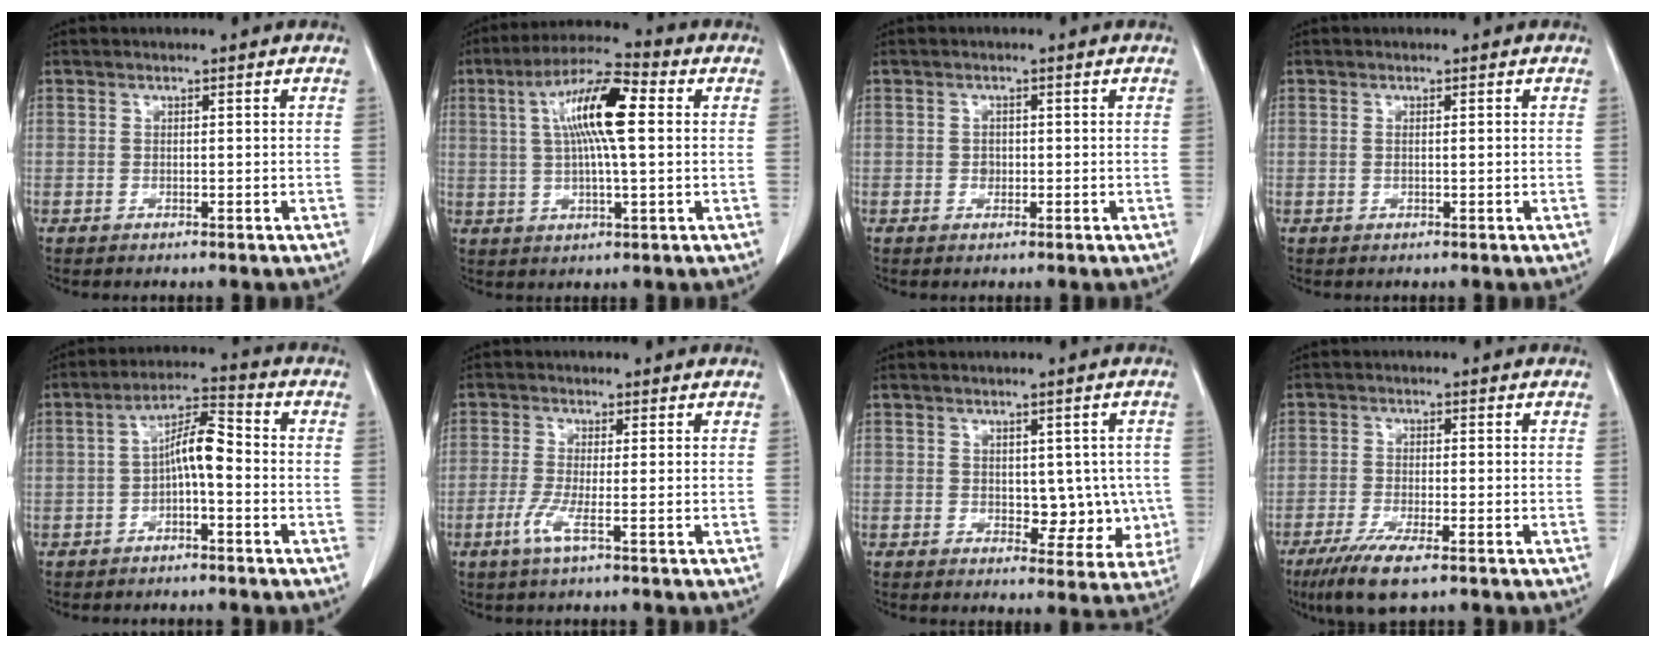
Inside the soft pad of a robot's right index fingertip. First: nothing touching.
{"total": 11.7, "force": [2.4, 1.8, 11.3], "torque": [-0.211, 0.021, 0.037]}
{"total": 1.2, "force": [-0.2, 1.0, 0.6], "torque": [-0.007, 0.003, -0.002]}
{"total": 0.8, "force": [0.0, 0.2, 0.8], "torque": [-0.019, 0.002, 0.004]}
{"total": 6.4, "force": [-1.1, 1.7, 6.1], "torque": [-0.112, 0.026, -0.022]}
{"total": 3.4, "force": [-1.5, -0.2, 3.1], "torque": [-0.068, -0.009, -0.034]}
{"total": 6.6, "force": [-0.2, 4.0, 5.3], "torque": [-0.044, 0.006, 0.008]}
{"total": 6.7, "force": [-4.3, 1.1, 5.1], "torque": [-0.097, -0.016, -0.074]}